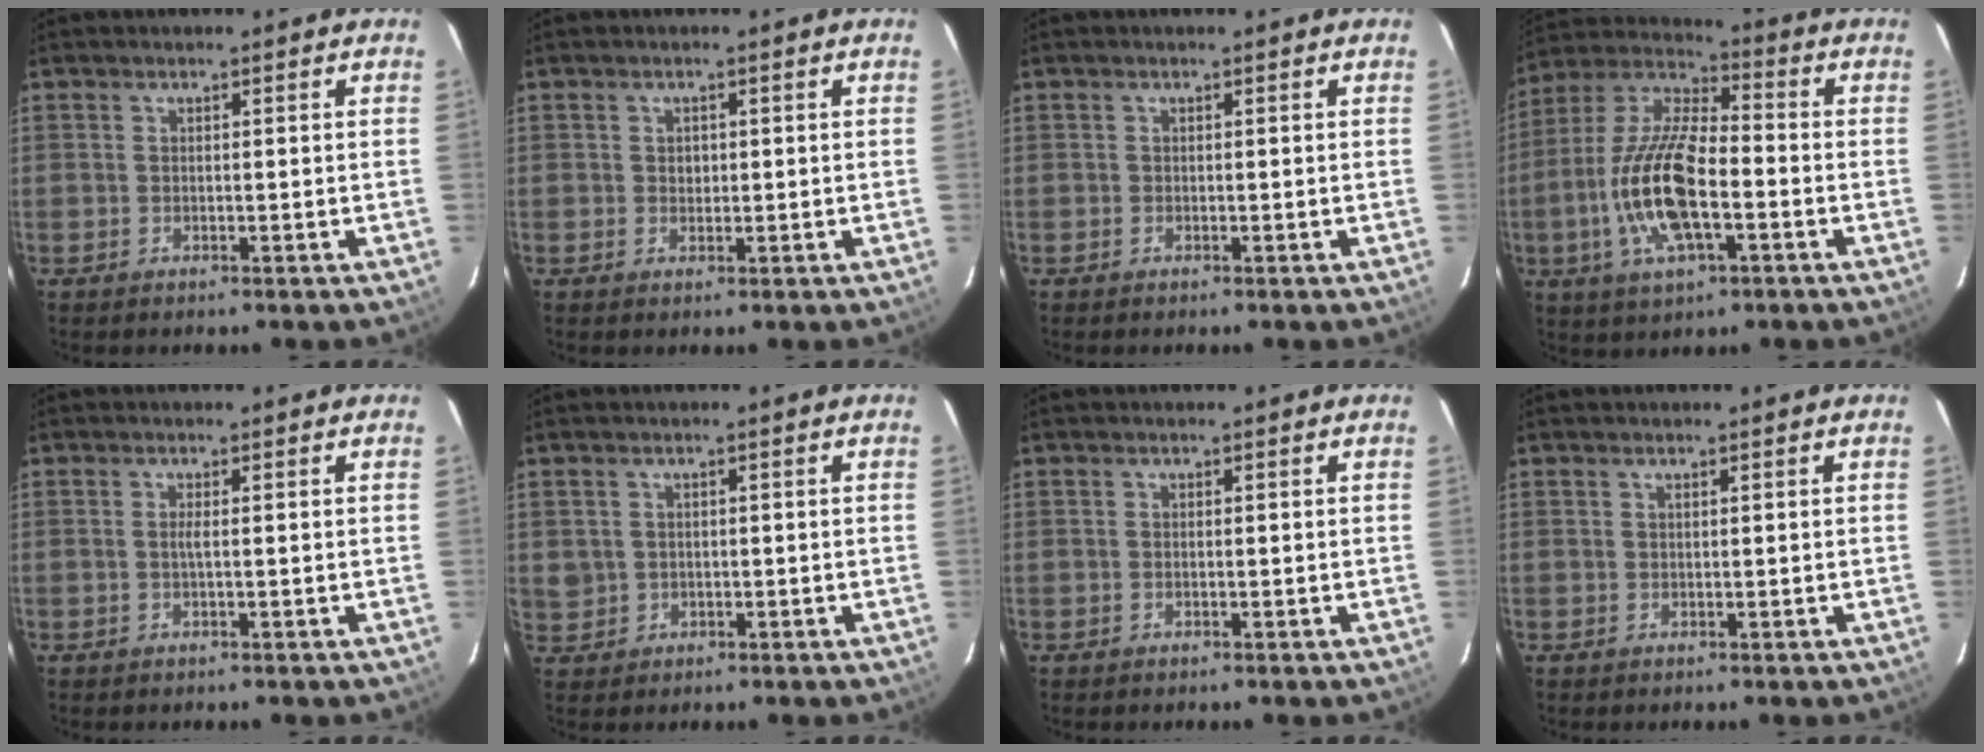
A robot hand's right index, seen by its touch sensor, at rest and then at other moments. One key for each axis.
{"total": 1.3, "fx": 0.2, "fy": 1.1, "fz": 0.6, "tx": -0.007, "ty": 0.004, "tz": 0.004}
{"total": 0.0}
{"total": 16.5, "fx": -4.3, "fy": 6.3, "fz": 14.7, "tx": -0.306, "ty": -0.004, "tz": -0.084}
{"total": 1.0, "fx": 0.0, "fy": -0.4, "fz": 0.9, "tx": -0.018, "ty": -0.001, "tz": -0.001}
{"total": 3.5, "fx": 0.2, "fy": 3.4, "fz": 0.7, "tx": -0.015, "ty": 0.005, "tz": 0.016}
{"total": 0.0}
{"total": 0.0}